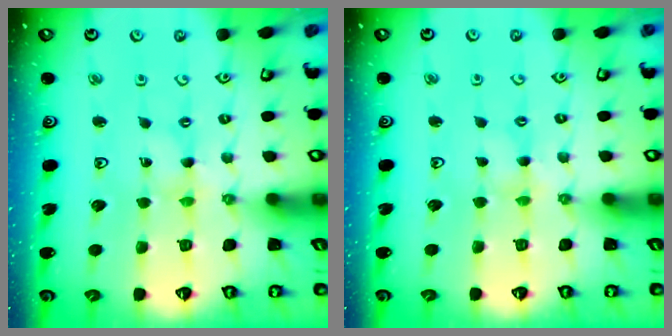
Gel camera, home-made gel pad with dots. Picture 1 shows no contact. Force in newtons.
{"total": 1.0, "press": 1.0, "slide": 0.2}